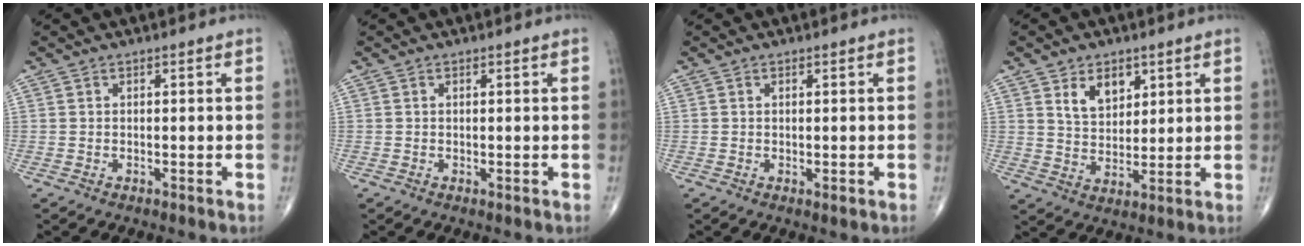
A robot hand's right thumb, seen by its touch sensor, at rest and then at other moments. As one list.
[{"total": 0.0}, {"total": 1.0, "force": [-0.1, 0.4, 0.9], "torque": [-0.009, -0.003, 0.000]}, {"total": 7.2, "force": [3.6, 4.6, 4.2], "torque": [-0.048, -0.026, 0.068]}]